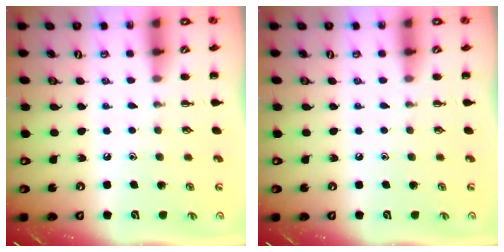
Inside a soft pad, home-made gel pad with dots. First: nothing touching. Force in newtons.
{"total": 0.0}